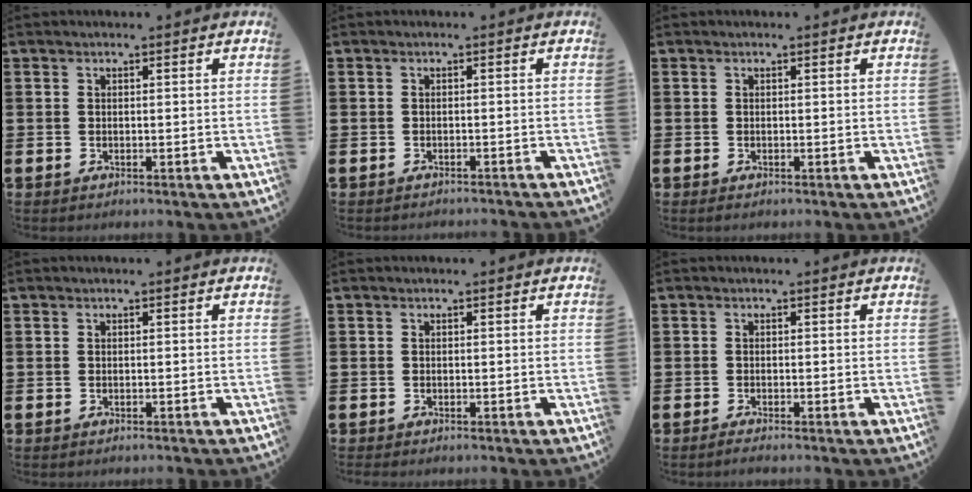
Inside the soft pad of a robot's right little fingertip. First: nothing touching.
{"total": 0.5, "force": [-0.5, -0.1, 0.0], "torque": [0.000, -0.001, -0.011]}
{"total": 0.0}
{"total": 0.0}
{"total": 0.0}
{"total": 0.8, "force": [-0.6, 0.0, 0.5], "torque": [-0.009, -0.002, -0.011]}